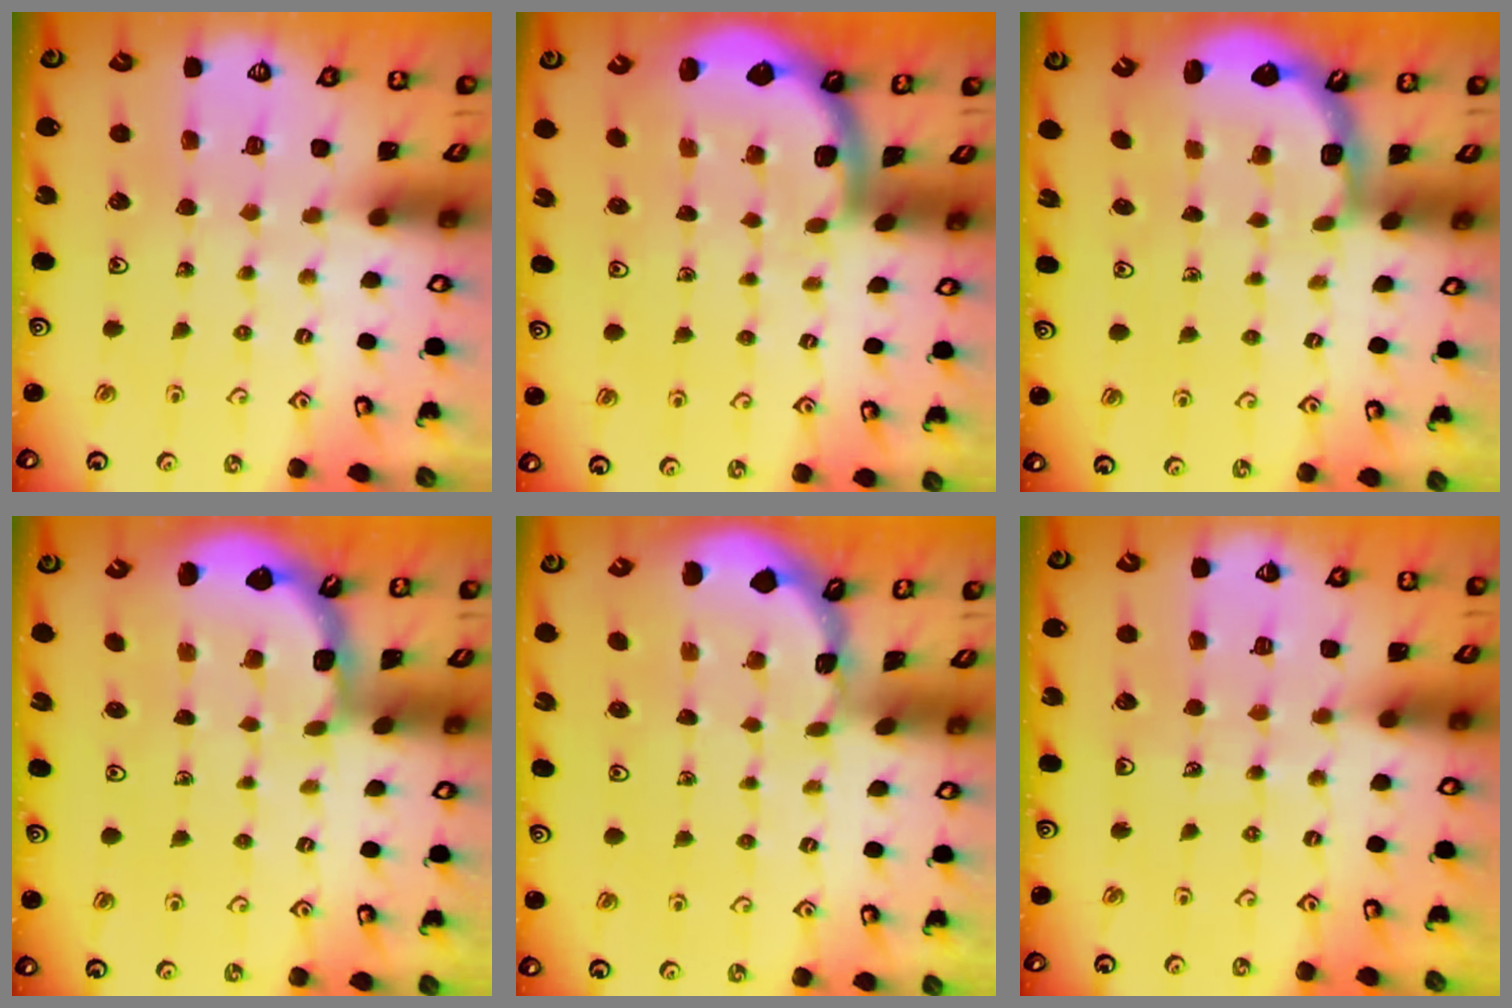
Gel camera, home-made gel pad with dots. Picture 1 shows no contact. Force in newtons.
{"total": 1.6, "press": 1.6, "slide": 0.1}
{"total": 2.6, "press": 2.2, "slide": 1.3}
{"total": 1.9, "press": 1.9, "slide": 0.3}
{"total": 0.8, "press": 0.8, "slide": 0.1}
{"total": 5.0, "press": 4.6, "slide": 1.9}